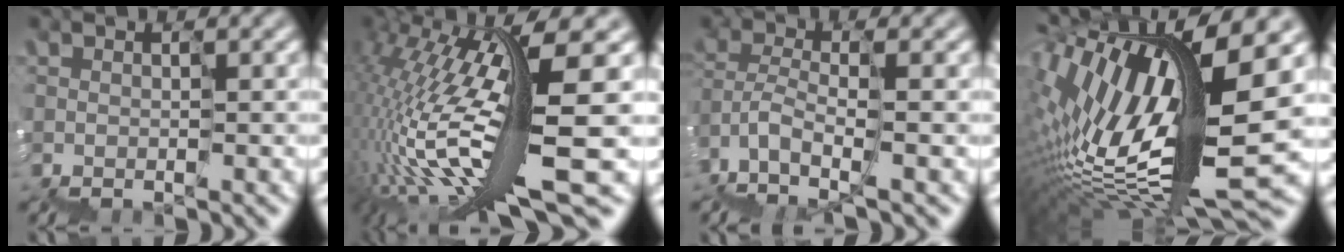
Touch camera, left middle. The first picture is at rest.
{"total": 13.1, "force": [-0.7, 2.5, 12.8], "torque": [-0.255, 0.024, 0.017]}
{"total": 3.1, "force": [-0.7, 2.2, 2.1], "torque": [-0.048, 0.013, -0.015]}
{"total": 15.4, "force": [1.8, 5.2, 14.4], "torque": [-0.276, 0.015, 0.030]}